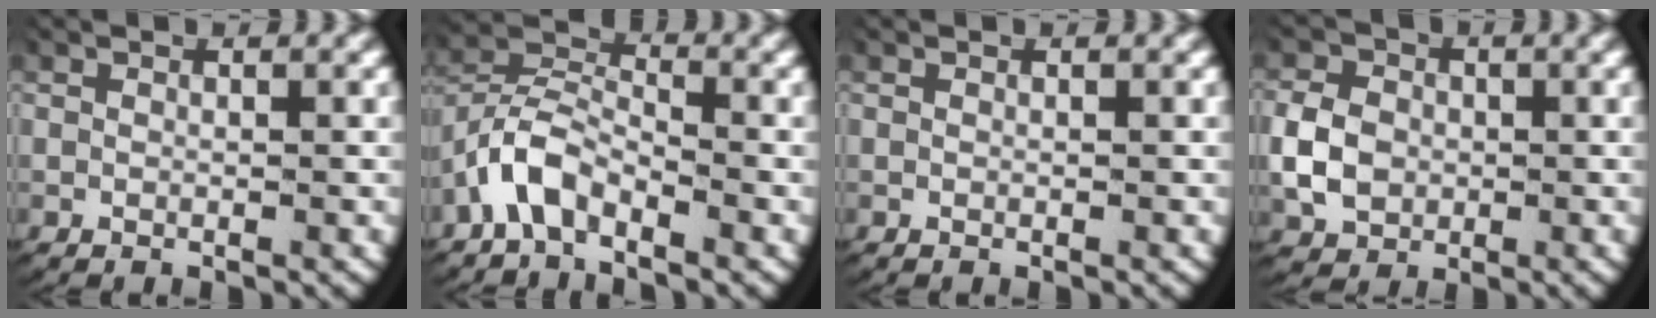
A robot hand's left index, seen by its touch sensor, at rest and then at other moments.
{"total": 3.4, "force": [-1.4, 2.4, 1.9], "torque": [-0.049, 0.001, -0.035]}
{"total": 0.0}
{"total": 4.3, "force": [-0.4, 3.6, 2.3], "torque": [-0.051, -0.006, -0.002]}